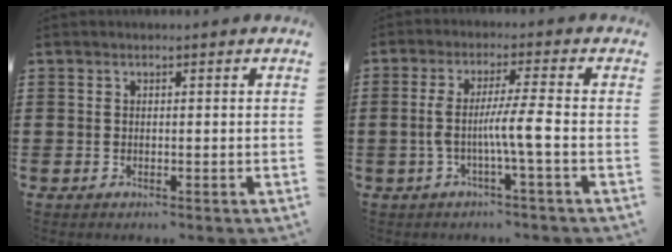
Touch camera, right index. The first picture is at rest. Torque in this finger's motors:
{"motor_torque": [1.07, -0.80, 0.21, 0.20]}